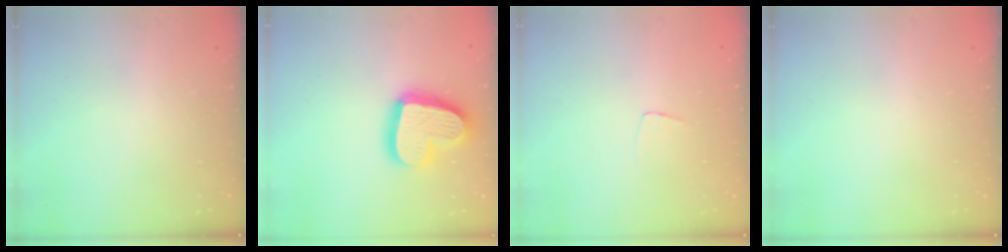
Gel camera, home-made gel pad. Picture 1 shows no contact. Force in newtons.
{"total": 21.1, "press": 21.0, "slide": 1.8}
{"total": 3.5, "press": 3.5, "slide": 0.2}
{"total": 0.0}